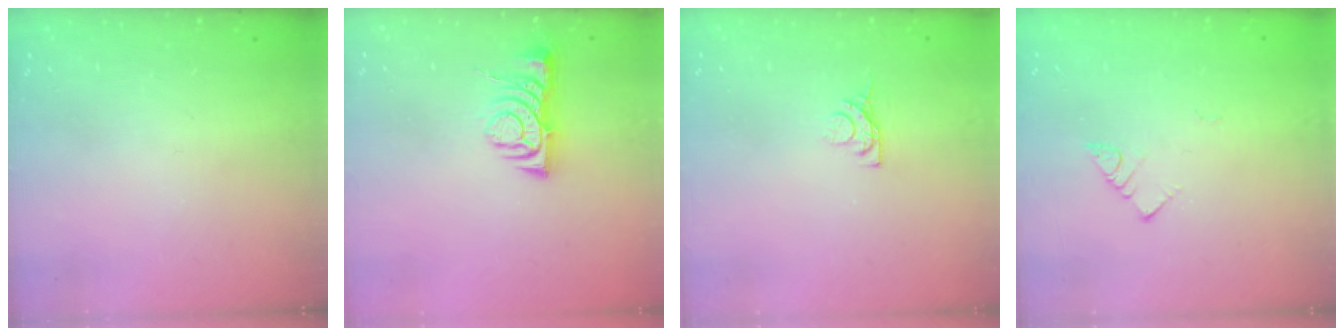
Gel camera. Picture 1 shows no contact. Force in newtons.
{"total": 5.5, "press": 5.4, "slide": 0.7}
{"total": 4.6, "press": 4.6, "slide": 0.8}
{"total": 3.0, "press": 3.0, "slide": 0.2}